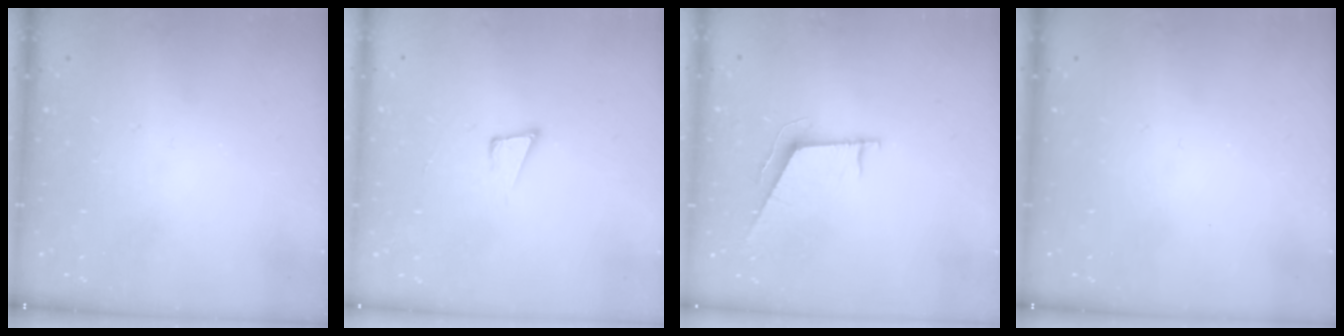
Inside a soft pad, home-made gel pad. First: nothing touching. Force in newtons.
{"total": 3.9, "press": 2.6, "slide": 2.9}
{"total": 6.3, "press": 6.3, "slide": 0.7}
{"total": 0.0}